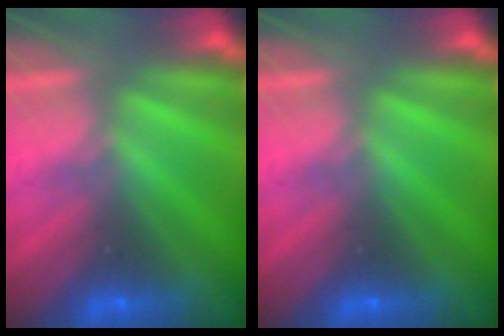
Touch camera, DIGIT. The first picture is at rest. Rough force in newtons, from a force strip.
{"total": 0.0}